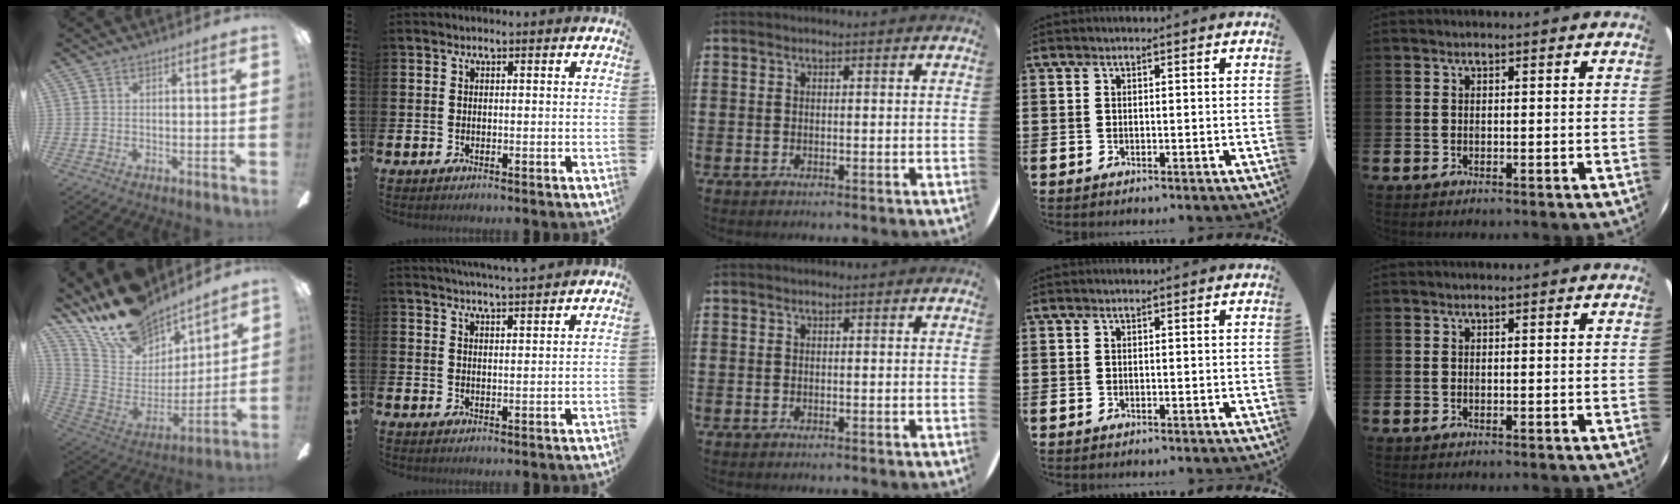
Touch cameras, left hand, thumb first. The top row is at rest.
{"thumb": {"total": 18.1, "force": [15.8, 7.3, 5.2], "torque": [-0.120, -0.120, 0.286]}, "index": {"total": 3.8, "force": [3.8, -0.6, 0.1], "torque": [-0.003, -0.022, 0.067]}}